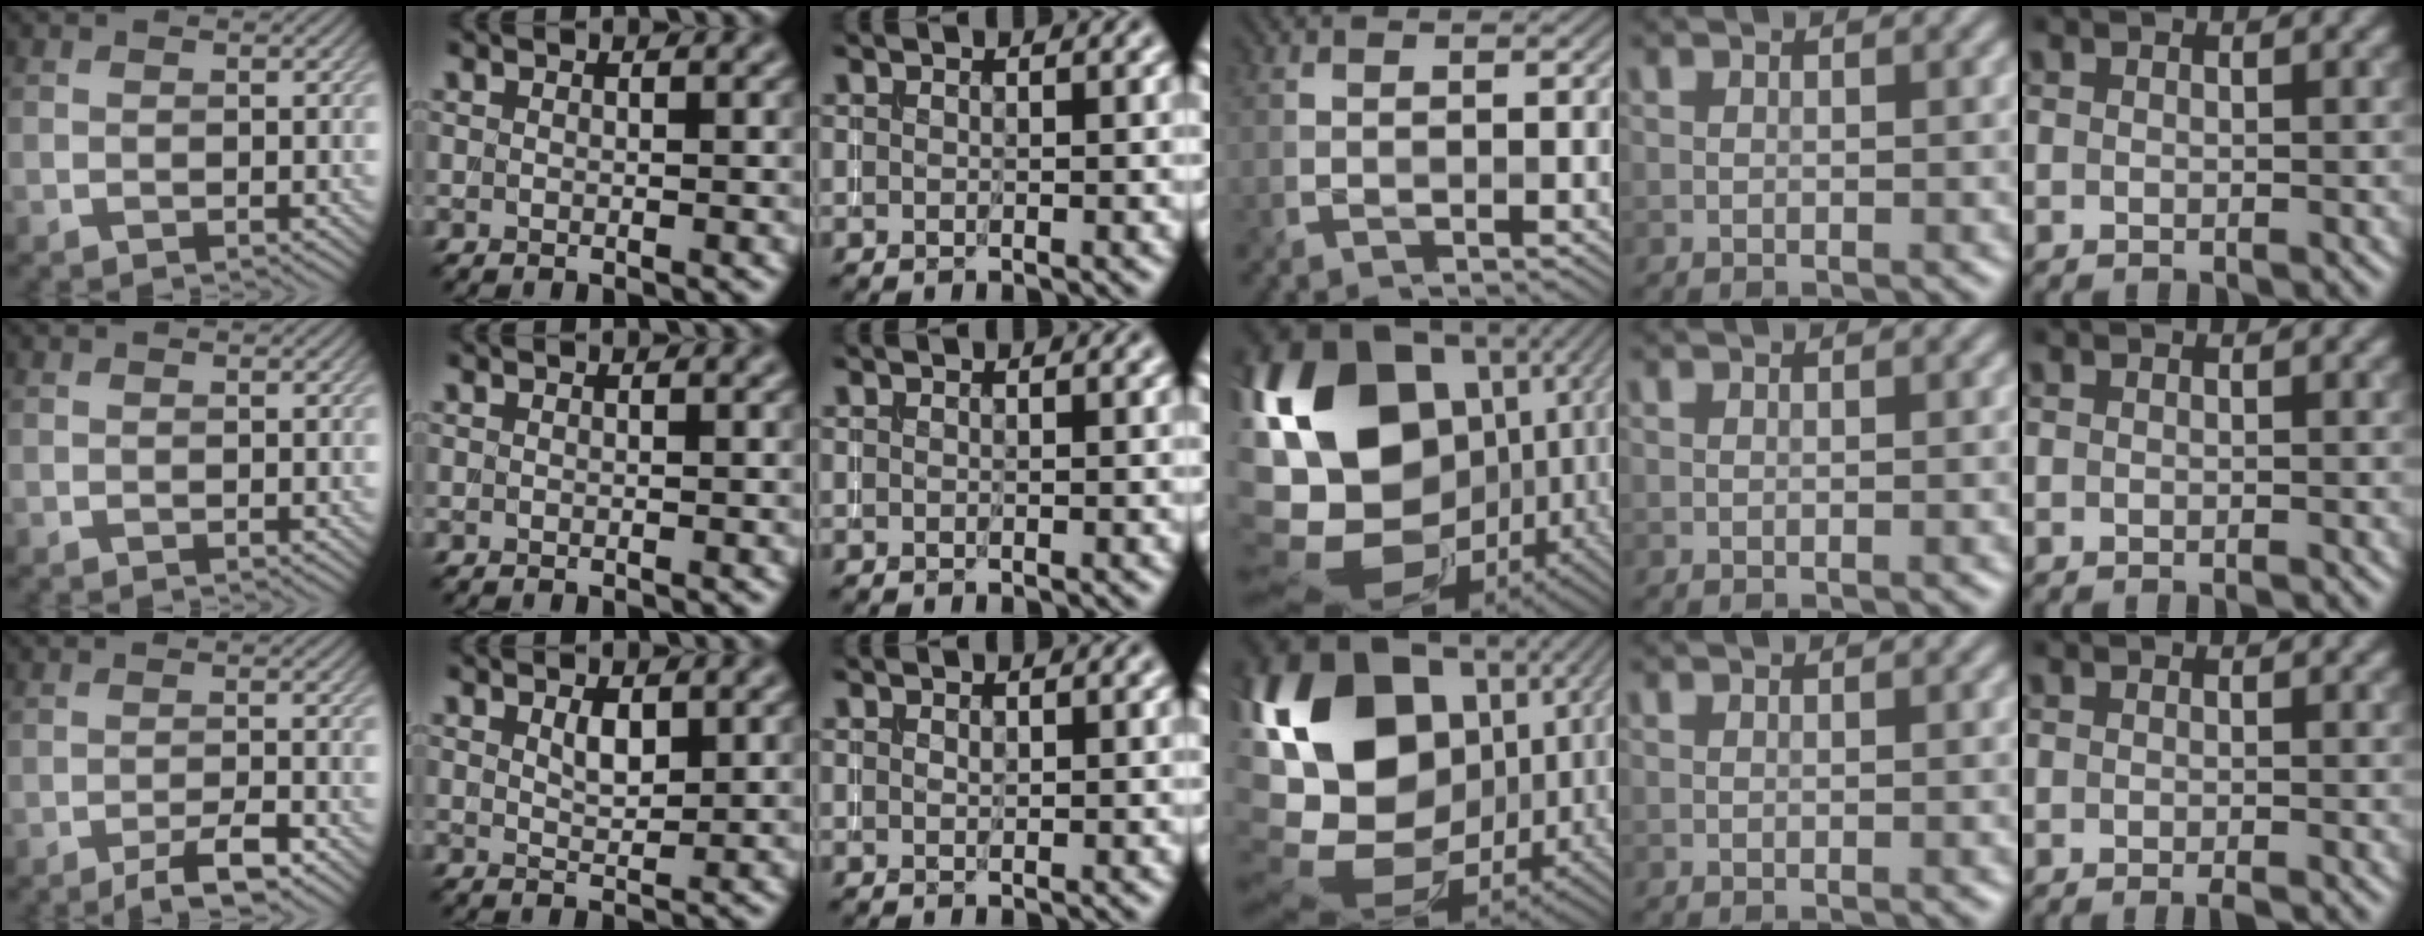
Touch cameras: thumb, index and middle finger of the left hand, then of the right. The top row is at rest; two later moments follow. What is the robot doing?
{"motion": "extract", "object": "backpack"}